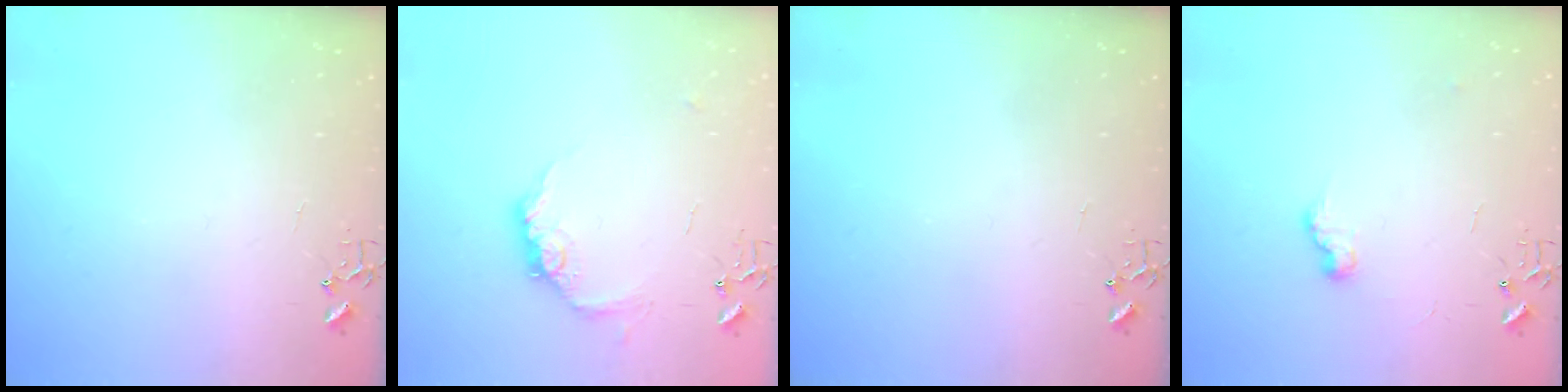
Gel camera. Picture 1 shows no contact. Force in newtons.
{"total": 11.2, "press": 11.2, "slide": 0.3}
{"total": 0.0}
{"total": 7.3, "press": 7.3, "slide": 0.0}